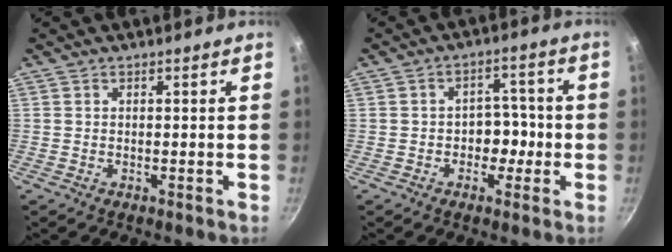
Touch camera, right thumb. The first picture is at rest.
{"total": 5.4, "force": [-1.3, 4.2, 3.0], "torque": [0.007, 0.021, -0.021]}